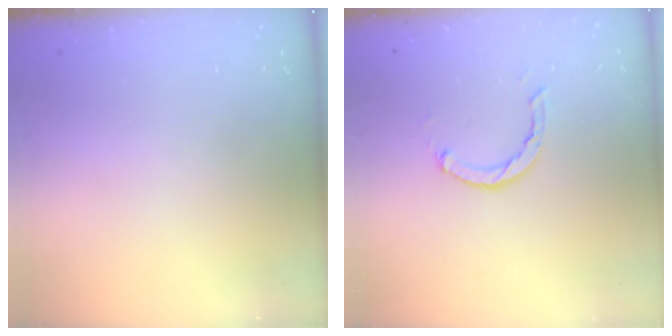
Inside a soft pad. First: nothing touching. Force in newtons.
{"total": 2.1, "press": 2.1, "slide": 0.3}